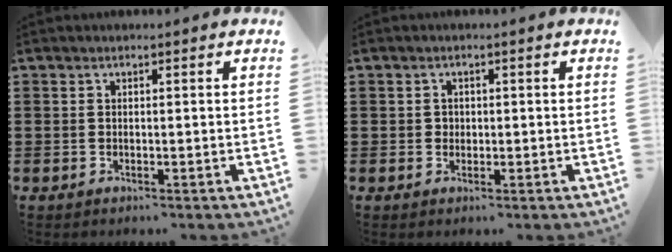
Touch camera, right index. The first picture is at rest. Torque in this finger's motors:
{"motor_torque": [0.27, 0.15, 0.09, 0.02]}